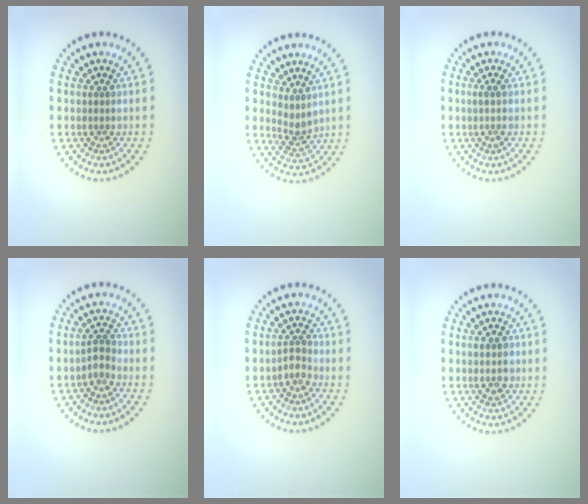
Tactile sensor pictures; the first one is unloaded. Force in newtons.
{"total": 2.0, "press": 1.5, "slide": 1.3}
{"total": 1.1, "press": 0.9, "slide": 0.6}
{"total": 1.4, "press": 1.2, "slide": 0.9}
{"total": 1.6, "press": 1.2, "slide": 1.0}
{"total": 2.5, "press": 2.5, "slide": 0.2}